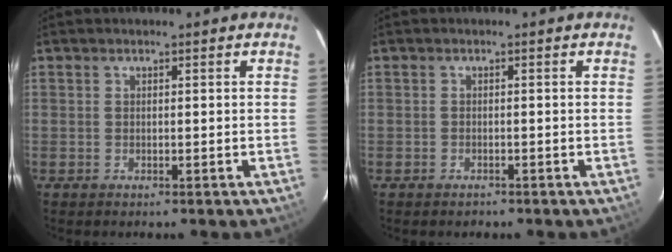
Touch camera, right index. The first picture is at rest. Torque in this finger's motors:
{"motor_torque": [0.04, 0.02, 0.04, 0.01]}